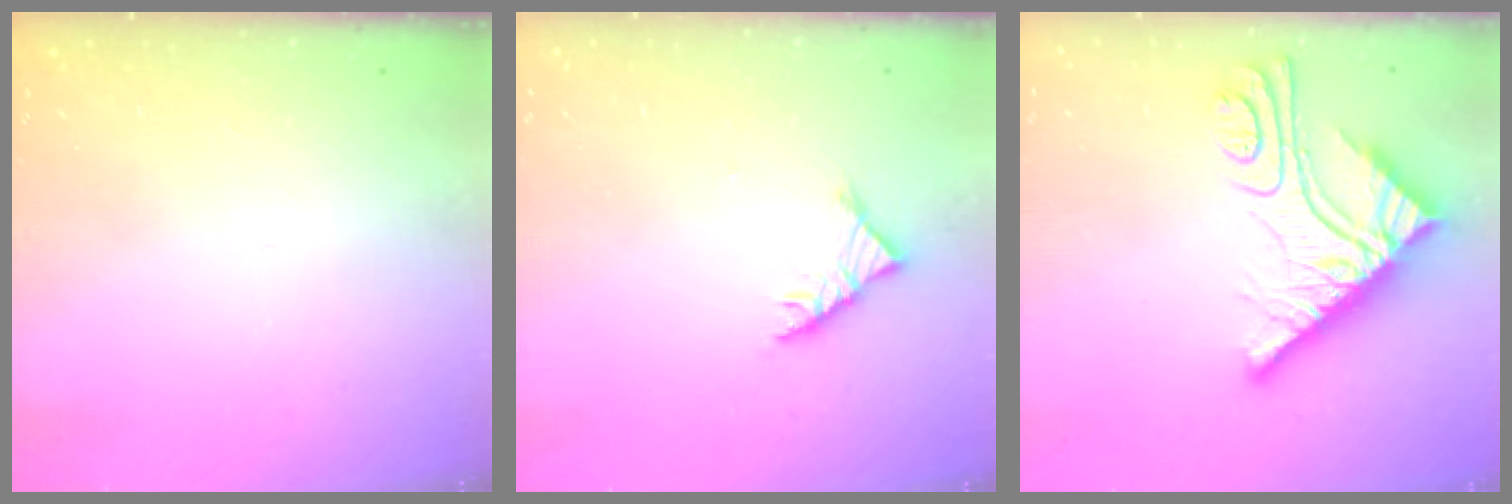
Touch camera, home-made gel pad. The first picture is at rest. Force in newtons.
{"total": 3.4, "press": 3.3, "slide": 0.8}
{"total": 13.6, "press": 13.6, "slide": 1.3}